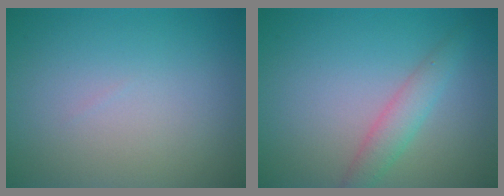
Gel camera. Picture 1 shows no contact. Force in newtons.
{"total": 2.3, "press": 2.3, "slide": 0.0}